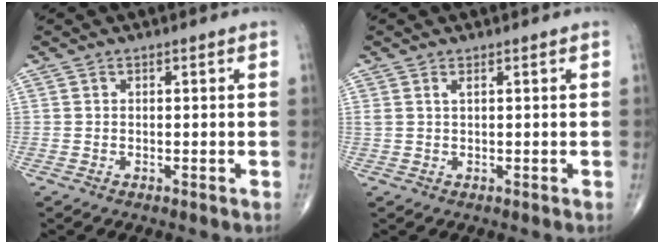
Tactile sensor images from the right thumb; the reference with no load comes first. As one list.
[{"total": 1.0, "force": [0.5, 0.2, 0.8], "torque": [-0.023, 0.006, 0.013]}]